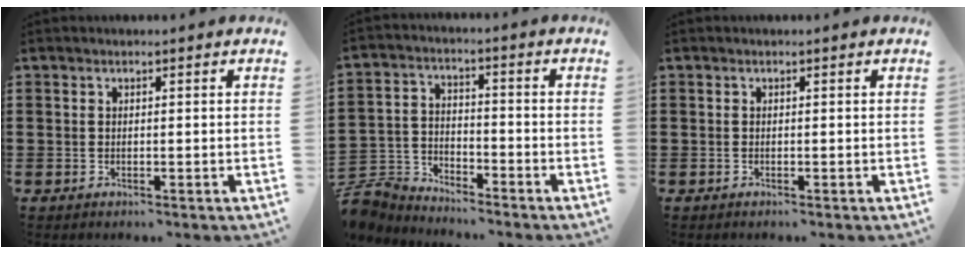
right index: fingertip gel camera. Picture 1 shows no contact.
{"total": 5.6, "force": [-5.3, 1.6, 0.5], "torque": [-0.044, -0.002, -0.117]}
{"total": 0.0}